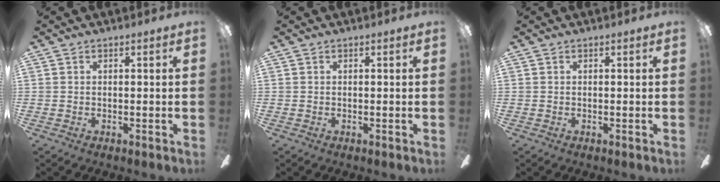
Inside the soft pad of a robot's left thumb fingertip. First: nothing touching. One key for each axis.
{"total": 0.0}
{"total": 0.0}